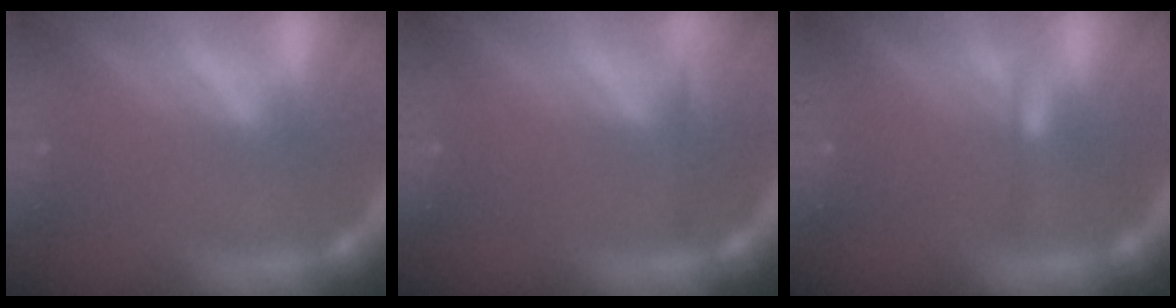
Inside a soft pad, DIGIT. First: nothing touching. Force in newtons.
{"total": 1.4}
{"total": 0.9}